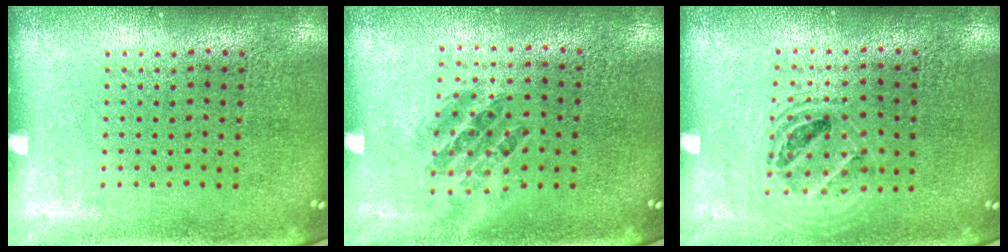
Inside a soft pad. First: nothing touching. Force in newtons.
{"total": 0.9, "press": 0.8, "slide": 0.4}
{"total": 1.4, "press": 1.2, "slide": 0.6}